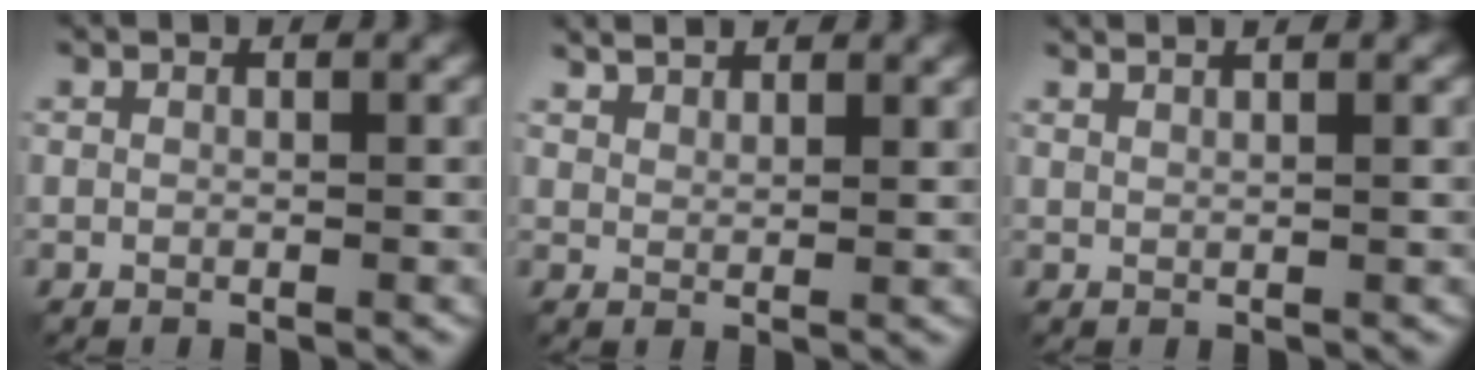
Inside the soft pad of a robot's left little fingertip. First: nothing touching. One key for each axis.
{"total": 2.8, "fx": 2.4, "fy": 0.8, "fz": 1.1, "tx": -0.019, "ty": -0.001, "tz": 0.038}
{"total": 2.6, "fx": 1.9, "fy": 0.7, "fz": 1.7, "tx": -0.007, "ty": 0.010, "tz": 0.007}